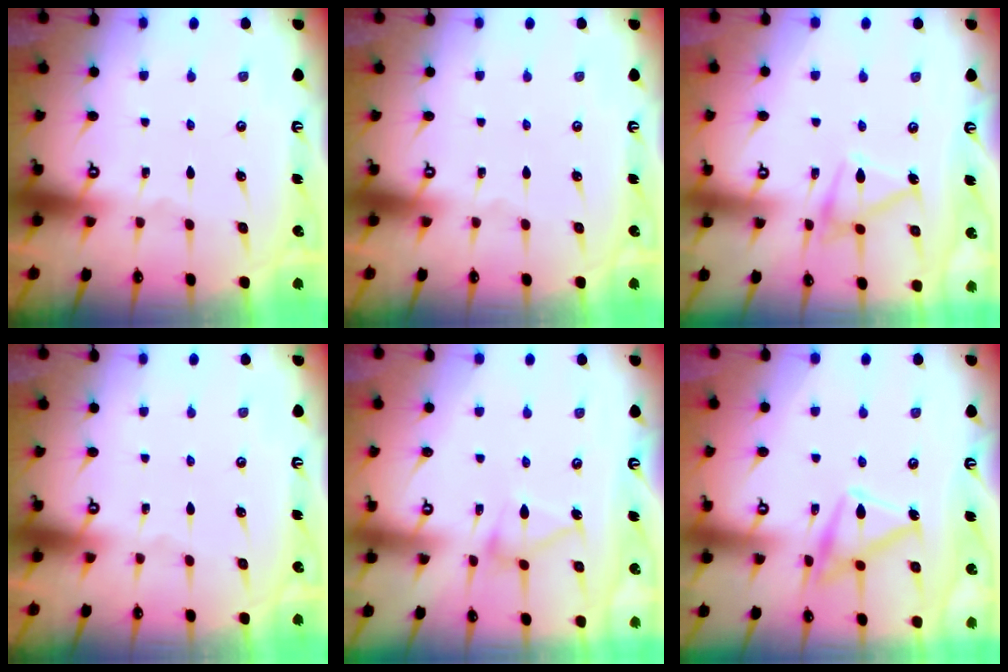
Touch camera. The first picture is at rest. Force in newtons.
{"total": 0.0}
{"total": 12.8, "press": 12.8, "slide": 0.5}
{"total": 0.0}
{"total": 10.8, "press": 10.8, "slide": 0.4}
{"total": 16.1, "press": 16.1, "slide": 0.7}